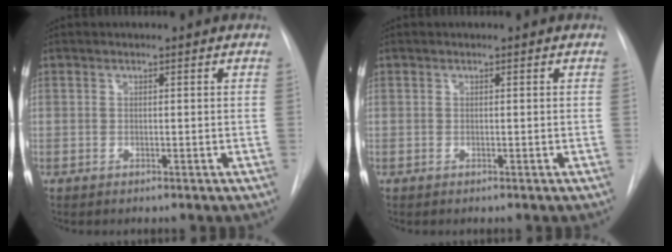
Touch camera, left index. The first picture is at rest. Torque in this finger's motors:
{"motor_torque": [-0.02, 0.02, 0.00, 0.00]}